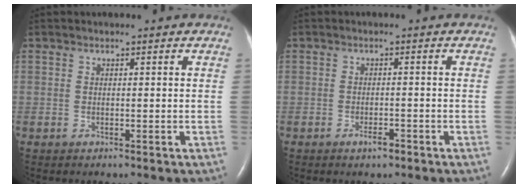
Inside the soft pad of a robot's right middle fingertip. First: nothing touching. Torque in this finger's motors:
{"motor_torque": [0.39, -0.33, 0.01, 0.03]}